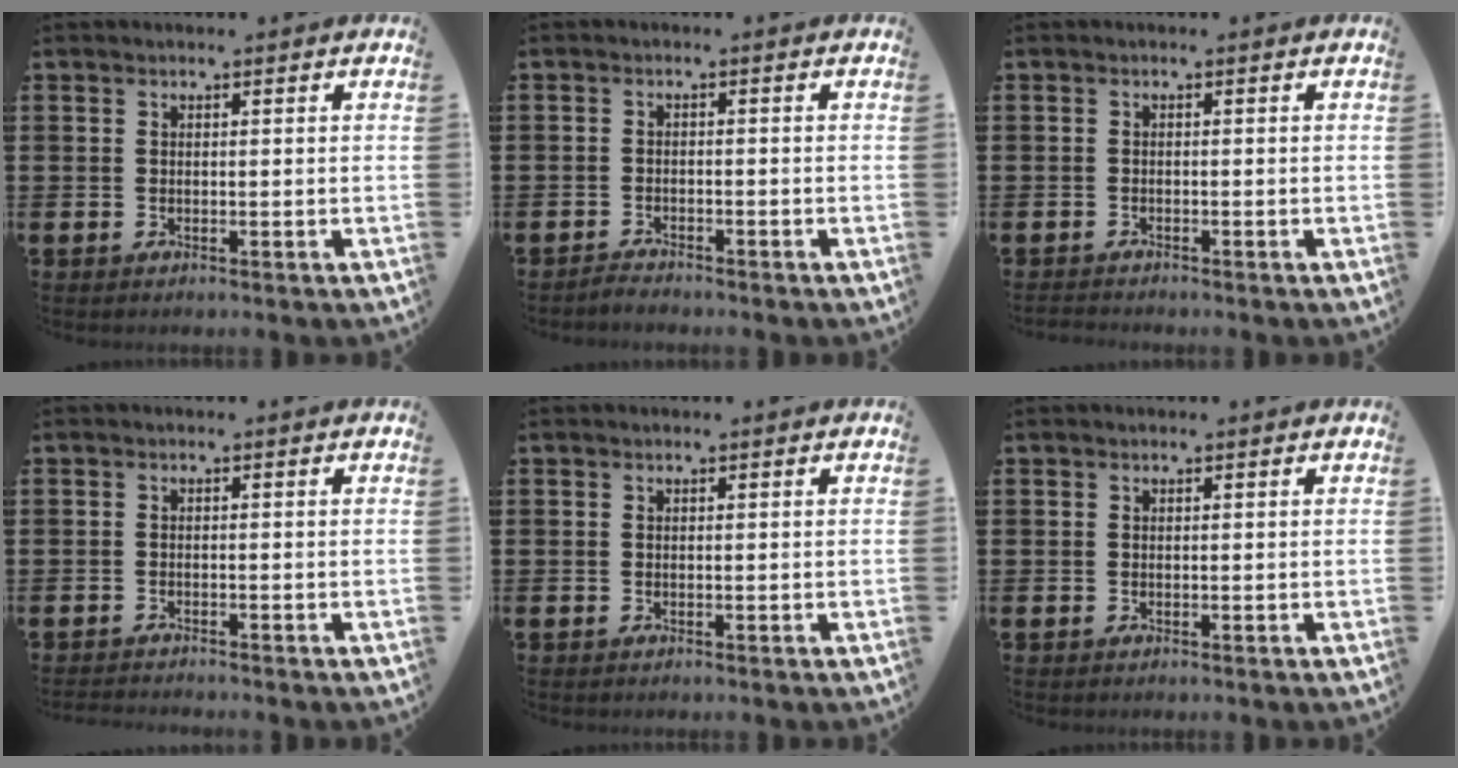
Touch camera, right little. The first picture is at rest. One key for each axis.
{"total": 1.3, "fx": -1.3, "fy": 0.0, "fz": 0.0, "tx": -0.003, "ty": 0.002, "tz": -0.027}
{"total": 0.6, "fx": -0.6, "fy": 0.0, "fz": 0.0, "tx": -0.001, "ty": -0.003, "tz": -0.013}
{"total": 0.9, "fx": -0.9, "fy": -0.1, "fz": 0.0, "tx": -0.002, "ty": -0.001, "tz": -0.019}
{"total": 0.0}
{"total": 0.0}